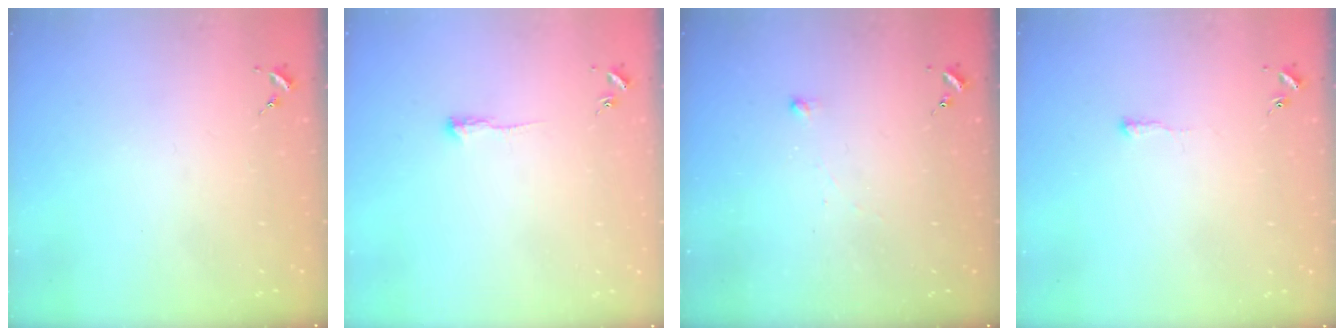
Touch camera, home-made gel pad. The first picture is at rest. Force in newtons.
{"total": 3.7, "press": 3.7, "slide": 0.5}
{"total": 2.6, "press": 2.6, "slide": 0.6}
{"total": 4.0, "press": 3.9, "slide": 0.5}